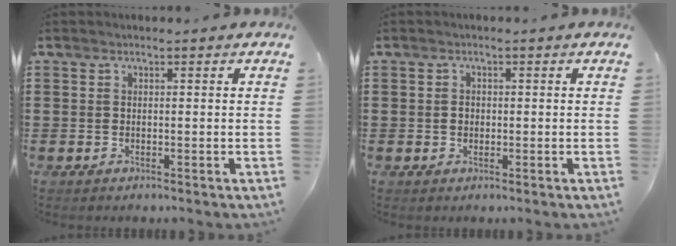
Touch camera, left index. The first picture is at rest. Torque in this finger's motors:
{"motor_torque": [0.51, 0.53, 0.29, 0.03]}